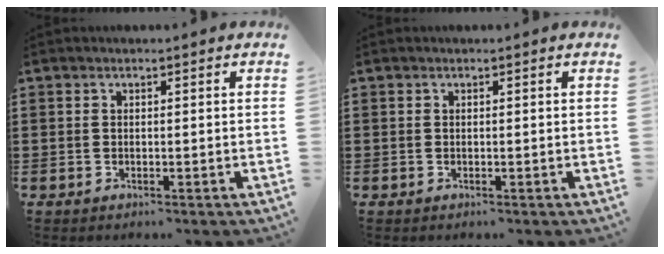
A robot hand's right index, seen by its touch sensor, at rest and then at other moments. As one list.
[{"total": 0.0}]